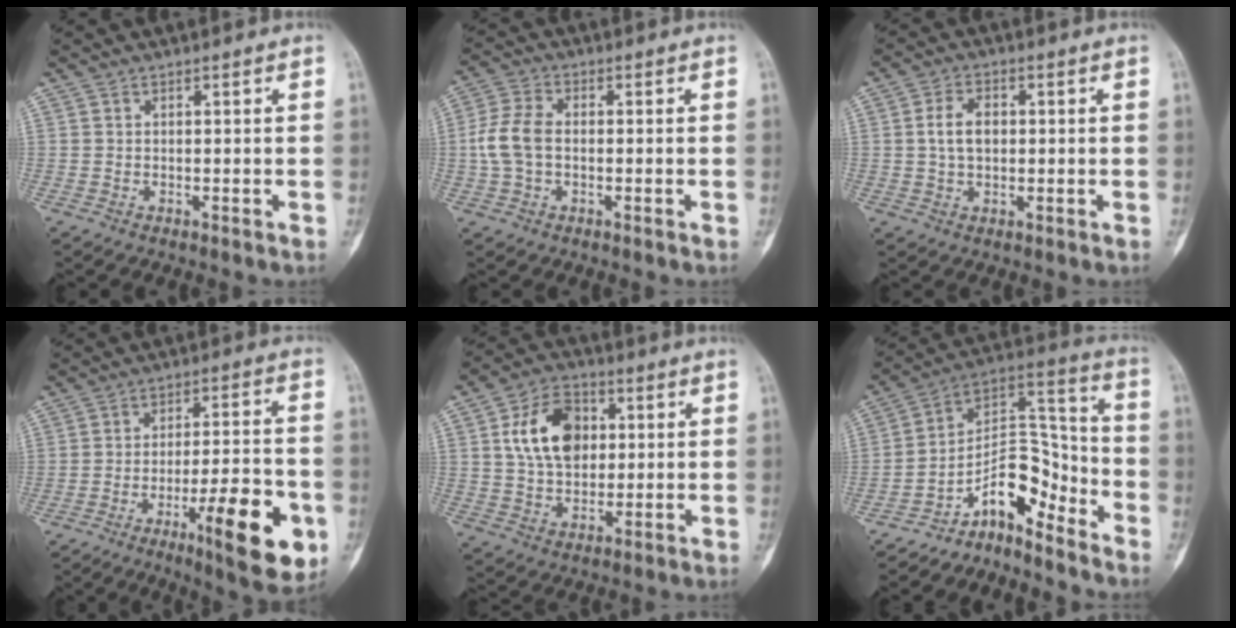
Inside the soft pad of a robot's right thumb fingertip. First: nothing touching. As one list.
[{"total": 7.1, "force": [-0.5, 4.6, 5.4], "torque": [-0.123, 0.016, -0.015]}, {"total": 5.3, "force": [0.5, 3.4, 4.0], "torque": [-0.071, 0.008, 0.006]}, {"total": 16.8, "force": [-6.7, 4.1, 14.8], "torque": [-0.200, 0.017, -0.093]}, {"total": 13.2, "force": [2.8, 9.1, 9.1], "torque": [-0.129, 0.003, 0.047]}, {"total": 12.2, "force": [-9.2, 5.2, 6.1], "torque": [-0.073, 0.118, -0.167]}]